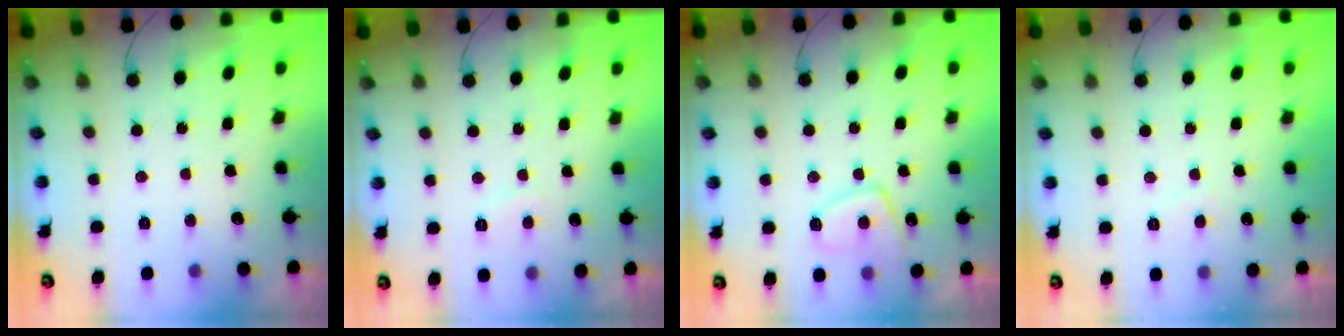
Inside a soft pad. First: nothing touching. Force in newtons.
{"total": 2.0, "press": 1.9, "slide": 0.6}
{"total": 8.9, "press": 8.9, "slide": 1.1}
{"total": 0.6, "press": 0.0, "slide": 0.6}